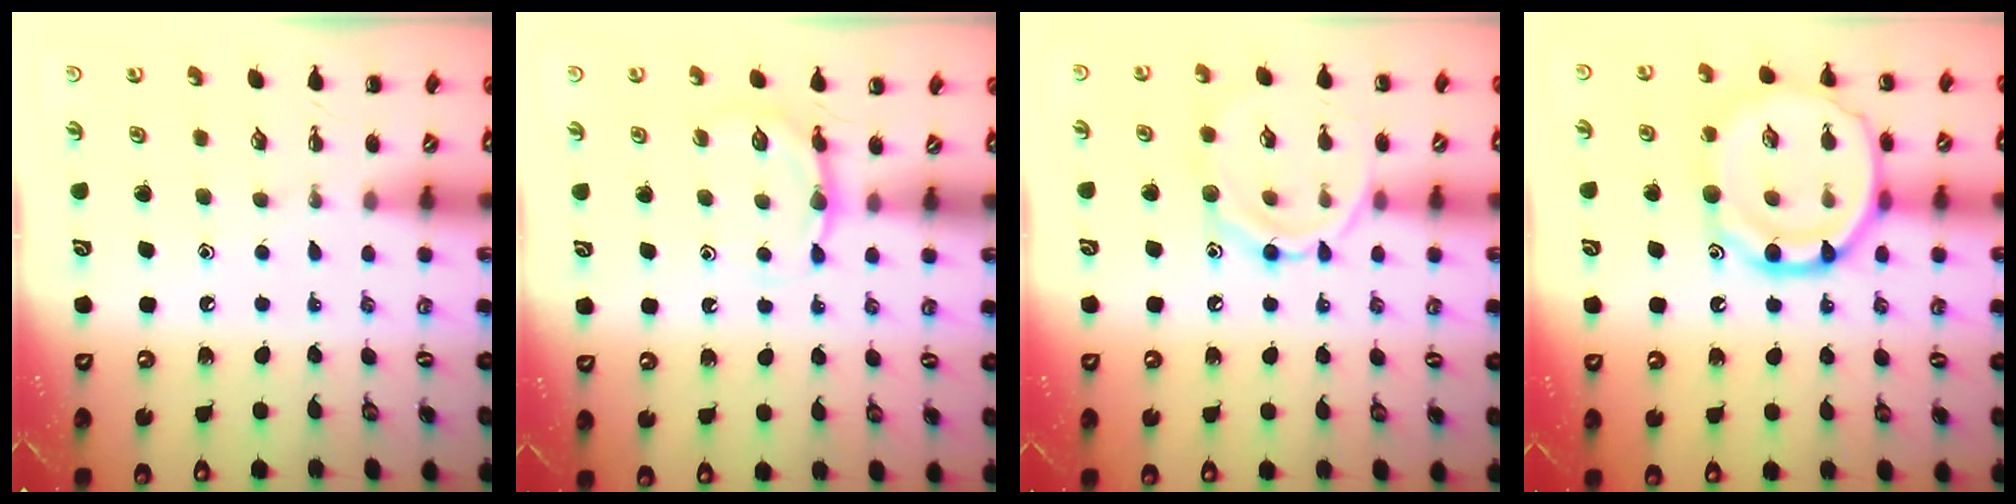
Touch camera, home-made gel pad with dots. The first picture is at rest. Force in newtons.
{"total": 4.0, "press": 3.7, "slide": 1.5}
{"total": 10.6, "press": 10.6, "slide": 0.5}
{"total": 17.0, "press": 16.9, "slide": 1.7}